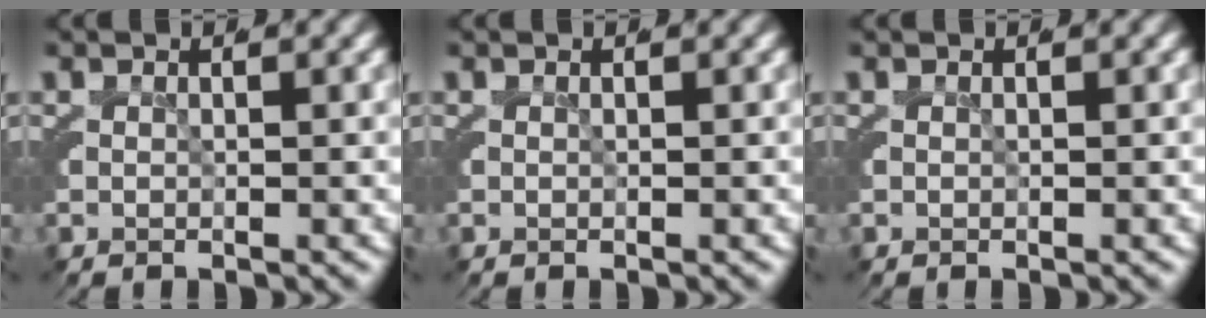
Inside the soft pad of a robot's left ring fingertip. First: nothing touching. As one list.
[{"total": 0.0}, {"total": 0.0}]